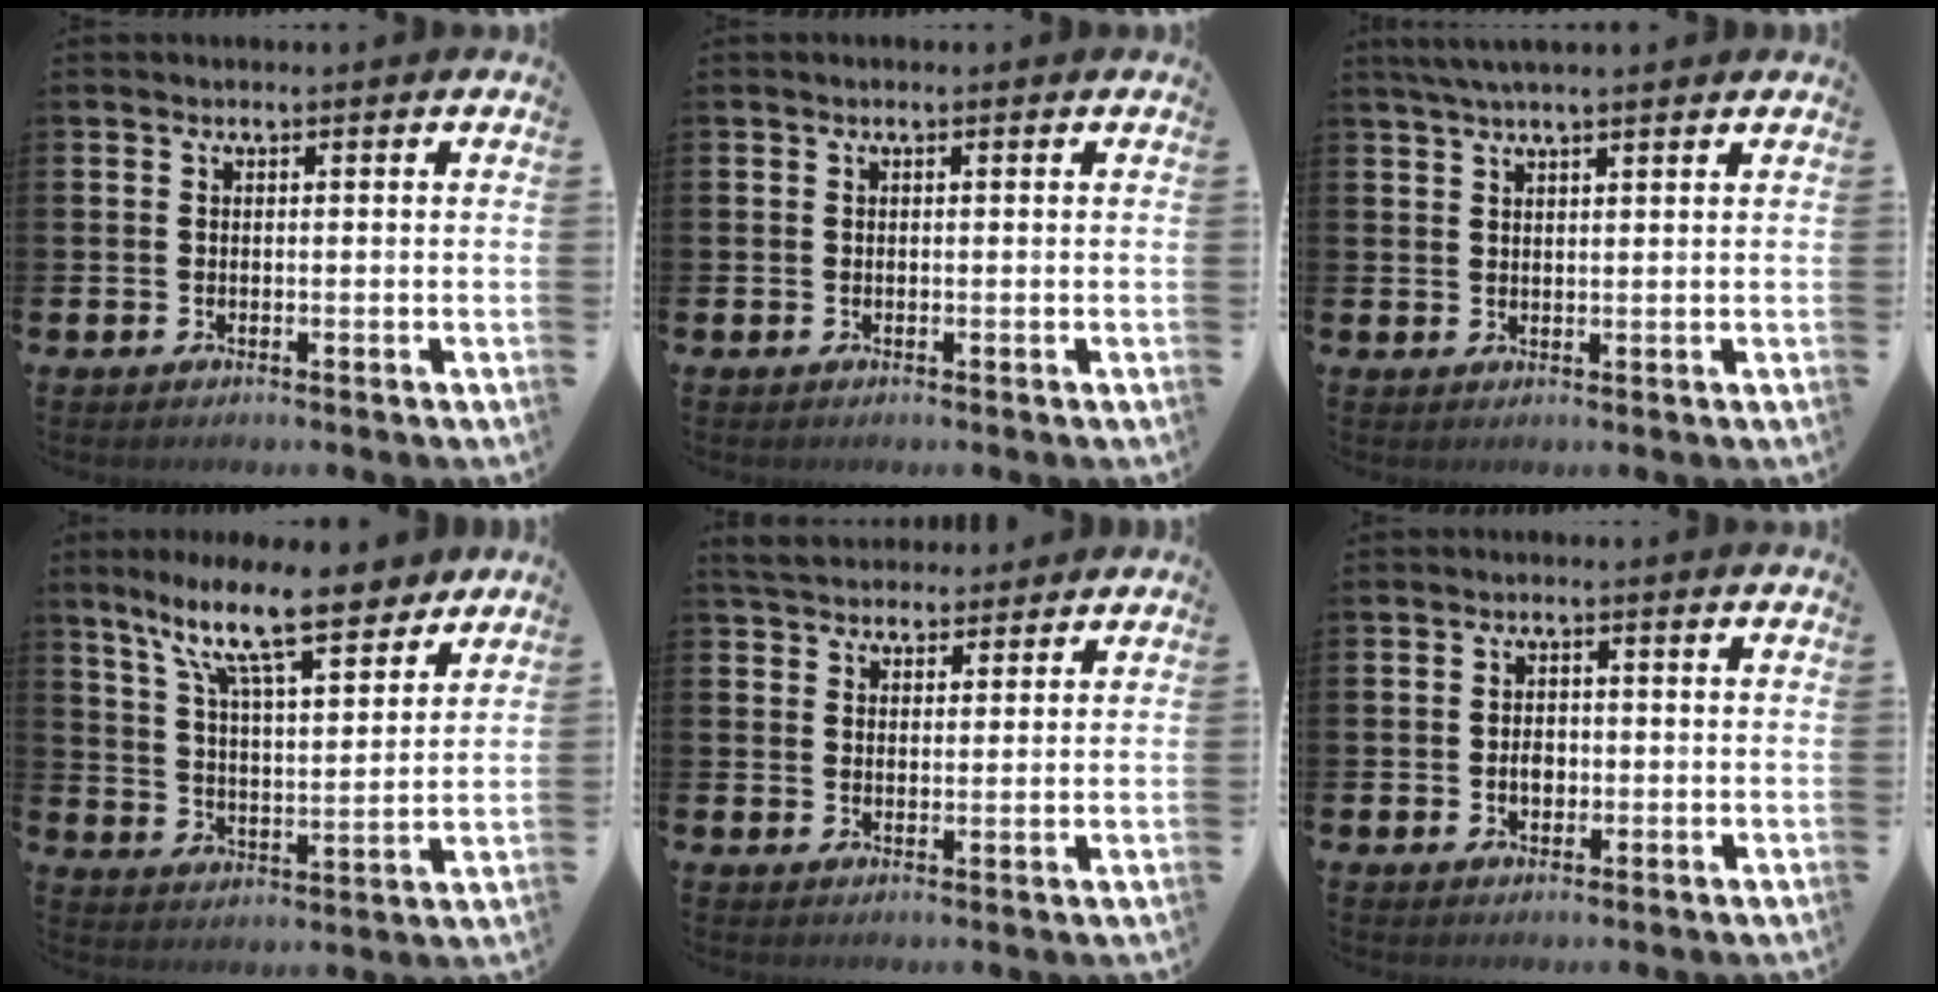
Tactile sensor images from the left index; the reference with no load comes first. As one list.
[{"total": 0.0}, {"total": 3.6, "force": [3.1, 0.3, 1.8], "torque": [-0.038, -0.002, 0.057]}, {"total": 12.9, "force": [10.2, 2.8, 7.4], "torque": [-0.153, -0.056, 0.172]}, {"total": 4.9, "force": [4.8, 1.2, 0.4], "torque": [-0.021, -0.019, 0.087]}, {"total": 2.3, "force": [-0.3, 1.7, 1.5], "torque": [-0.014, -0.002, -0.012]}]